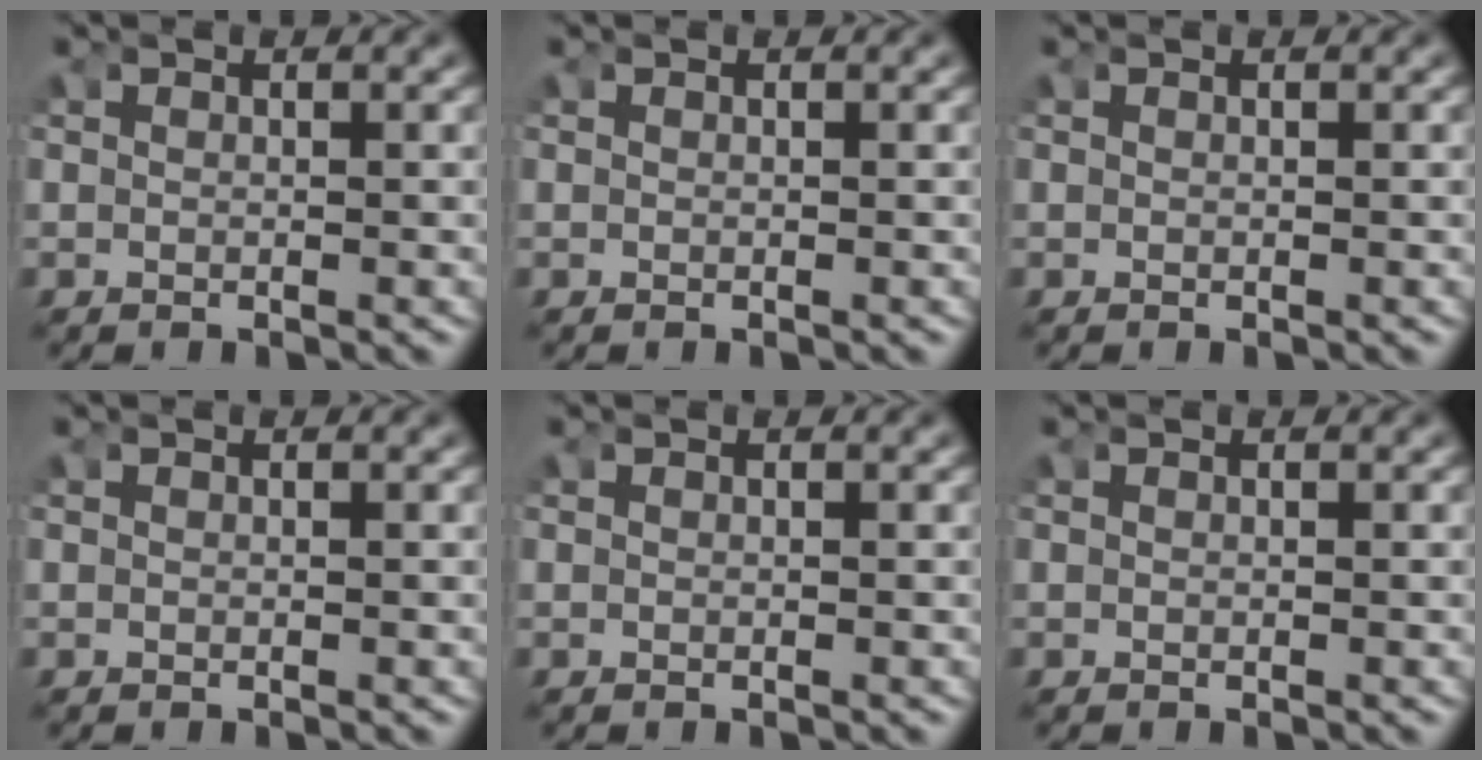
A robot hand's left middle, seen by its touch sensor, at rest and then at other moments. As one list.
[{"total": 0.0}, {"total": 0.0}, {"total": 0.0}, {"total": 0.0}, {"total": 0.0}]